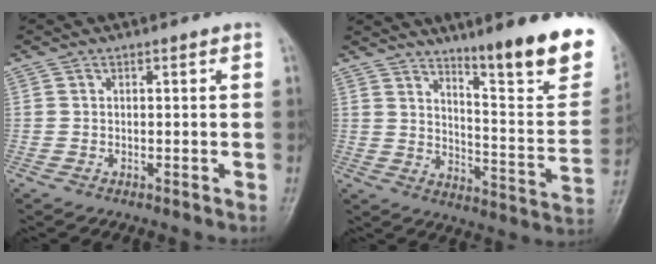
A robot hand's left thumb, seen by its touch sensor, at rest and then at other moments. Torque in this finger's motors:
{"motor_torque": [1.82, 1.78, 1.44, -1.33, 0.08]}